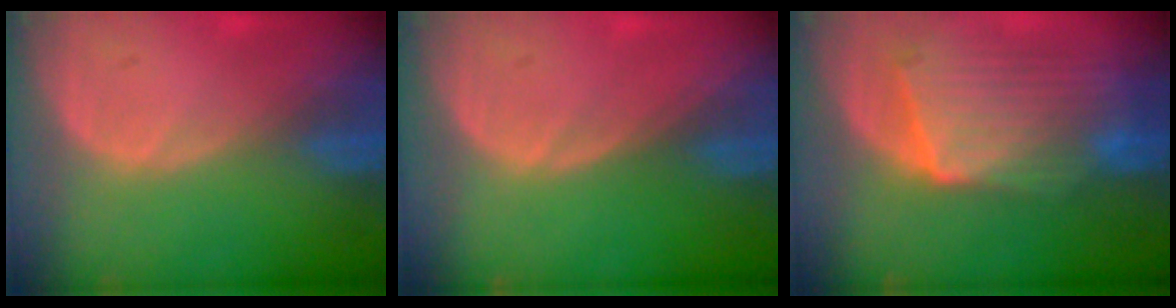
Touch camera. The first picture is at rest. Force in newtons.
{"total": 0.0}
{"total": 10.3, "press": 9.1, "slide": 4.9}